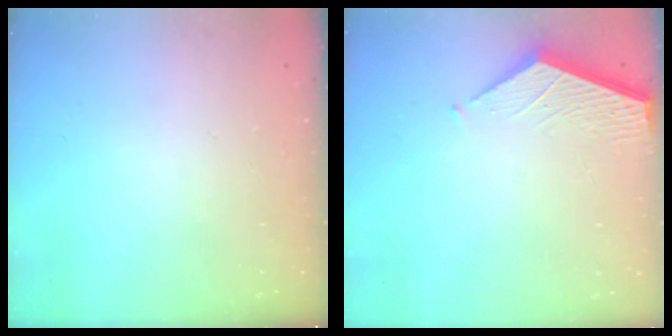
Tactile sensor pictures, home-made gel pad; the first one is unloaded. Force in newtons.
{"total": 3.4, "press": 3.4, "slide": 0.4}